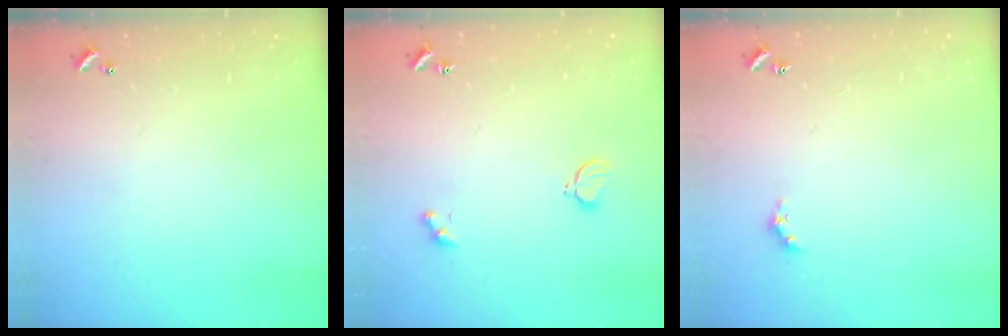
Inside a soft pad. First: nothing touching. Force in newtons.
{"total": 1.8, "press": 1.7, "slide": 0.5}
{"total": 2.4, "press": 2.3, "slide": 0.6}